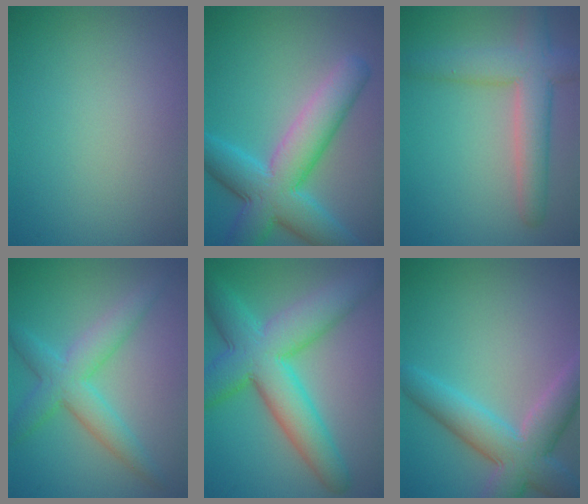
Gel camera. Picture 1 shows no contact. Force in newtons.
{"total": 8.5, "press": 8.5, "slide": 0.2}
{"total": 5.4, "press": 5.4, "slide": 0.4}
{"total": 4.6, "press": 4.6, "slide": 0.1}
{"total": 9.3, "press": 9.3, "slide": 0.1}
{"total": 6.6, "press": 6.6, "slide": 0.3}